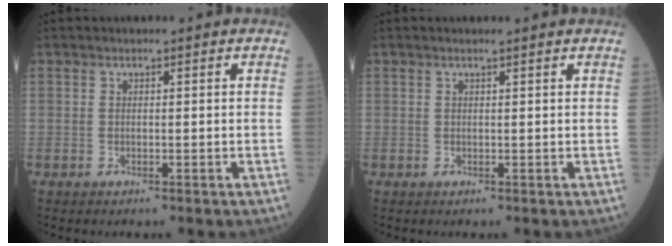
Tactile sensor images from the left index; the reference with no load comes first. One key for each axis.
{"total": 1.4, "fx": 1.0, "fy": -0.2, "fz": 0.9, "tx": -0.015, "ty": 0.007, "tz": 0.015}